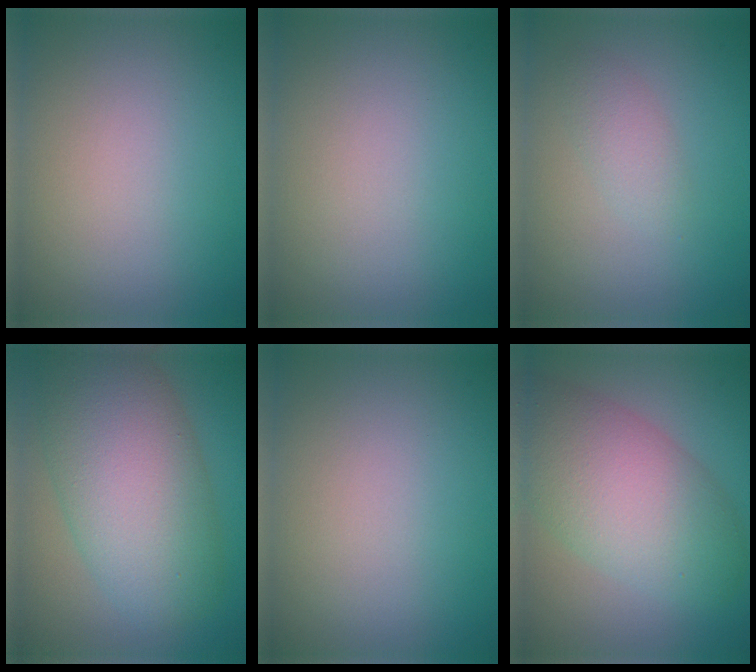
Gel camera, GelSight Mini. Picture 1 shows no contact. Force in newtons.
{"total": 0.0}
{"total": 1.7, "press": 1.6, "slide": 0.1}
{"total": 9.7, "press": 9.7, "slide": 0.4}
{"total": 0.0}
{"total": 8.2, "press": 8.2, "slide": 0.3}